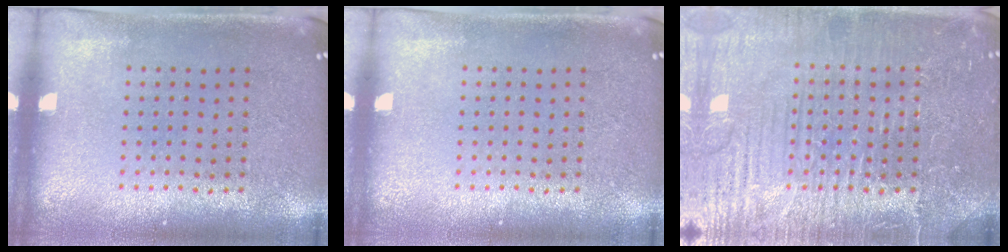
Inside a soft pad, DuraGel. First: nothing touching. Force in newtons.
{"total": 0.0}
{"total": 4.9, "press": 4.9, "slide": 0.5}